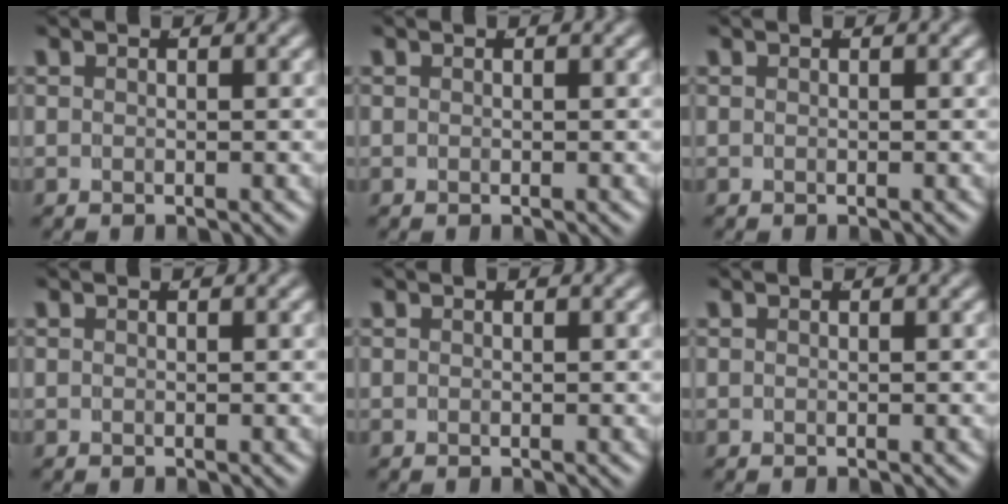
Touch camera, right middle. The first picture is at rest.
{"total": 0.0}
{"total": 0.0}
{"total": 0.0}
{"total": 0.0}
{"total": 0.0}